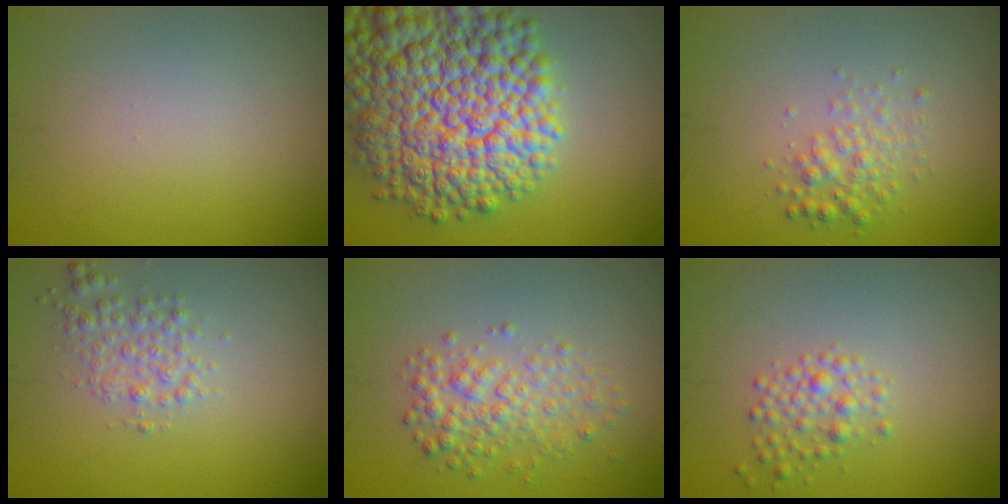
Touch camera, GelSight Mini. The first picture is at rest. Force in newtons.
{"total": 14.9, "press": 14.8, "slide": 0.7}
{"total": 2.1, "press": 2.1, "slide": 0.0}
{"total": 2.2, "press": 2.2, "slide": 0.0}
{"total": 3.1, "press": 3.1, "slide": 0.1}
{"total": 1.9, "press": 1.9, "slide": 0.1}